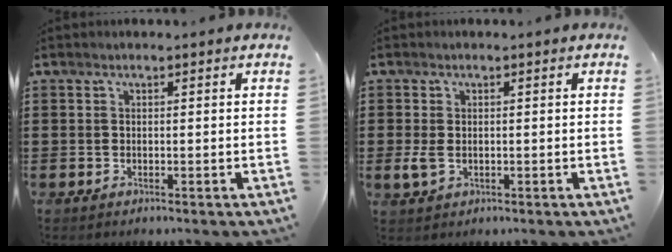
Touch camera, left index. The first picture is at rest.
{"total": 2.1, "force": [-0.3, 1.3, 1.7], "torque": [-0.049, -0.004, -0.009]}